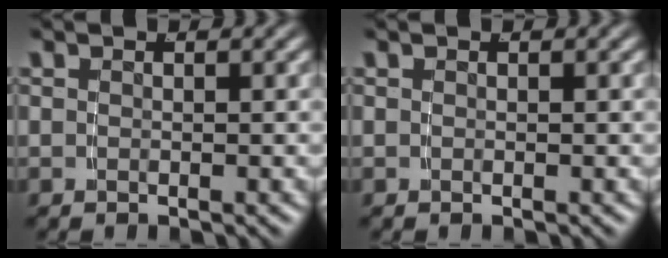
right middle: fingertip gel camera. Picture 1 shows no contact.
{"total": 0.0}